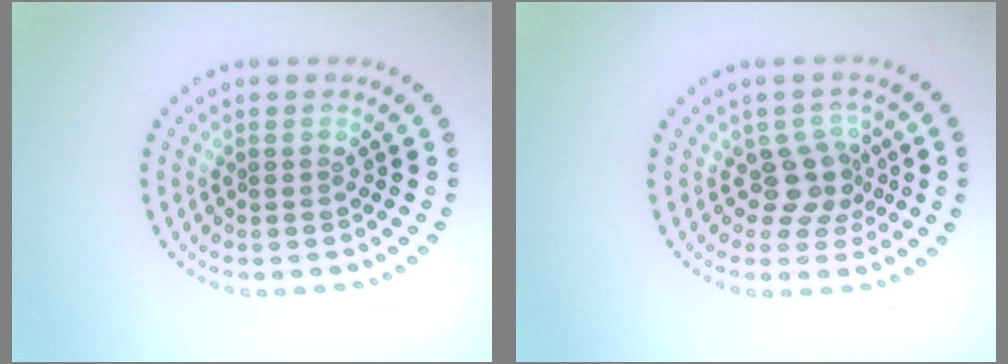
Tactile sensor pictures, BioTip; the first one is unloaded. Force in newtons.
{"total": 2.8, "press": 2.2, "slide": 1.8}